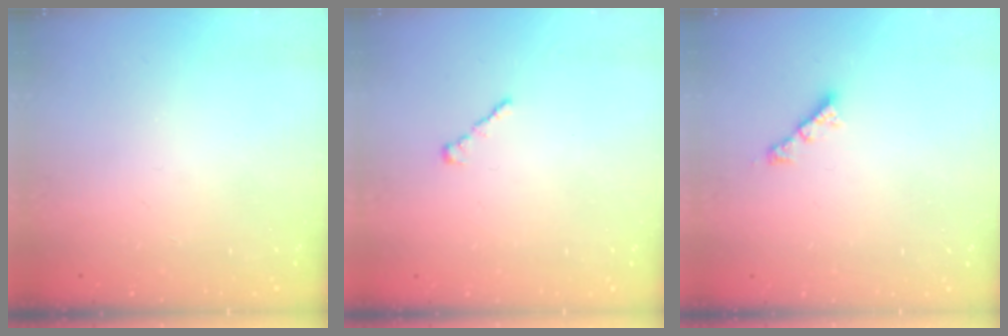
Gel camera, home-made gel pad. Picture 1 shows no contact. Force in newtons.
{"total": 1.4, "press": 1.3, "slide": 0.5}
{"total": 2.6, "press": 2.6, "slide": 0.1}